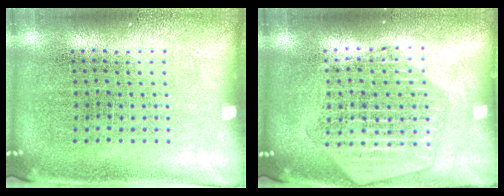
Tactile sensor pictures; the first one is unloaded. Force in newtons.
{"total": 2.1, "press": 1.9, "slide": 0.9}